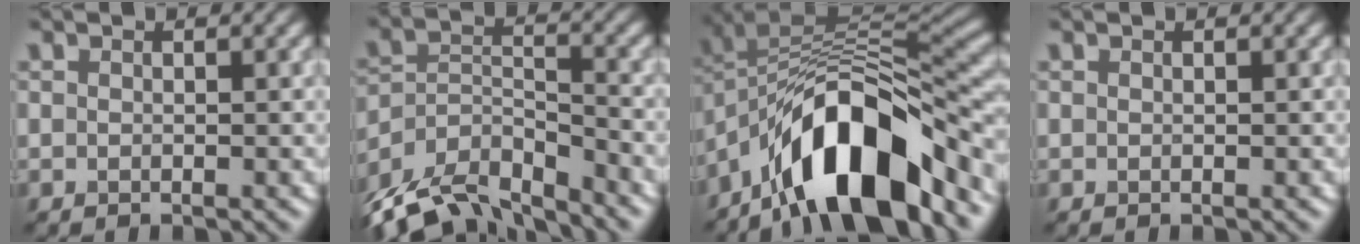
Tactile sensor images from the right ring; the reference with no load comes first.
{"total": 11.8, "force": [-10.1, 4.1, 4.6], "torque": [-0.094, -0.016, -0.165]}
{"total": 12.9, "force": [-6.9, 5.0, 9.7], "torque": [-0.139, 0.017, -0.126]}
{"total": 0.0}